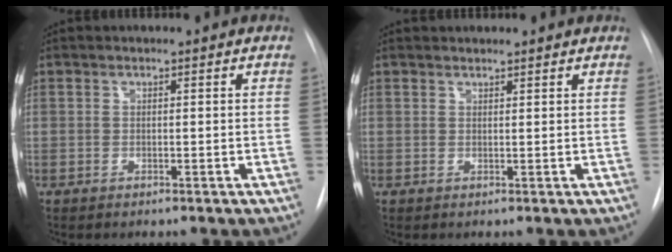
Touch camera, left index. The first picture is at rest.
{"total": 2.1, "force": [2.0, 0.4, 0.4], "torque": [-0.009, 0.020, 0.028]}